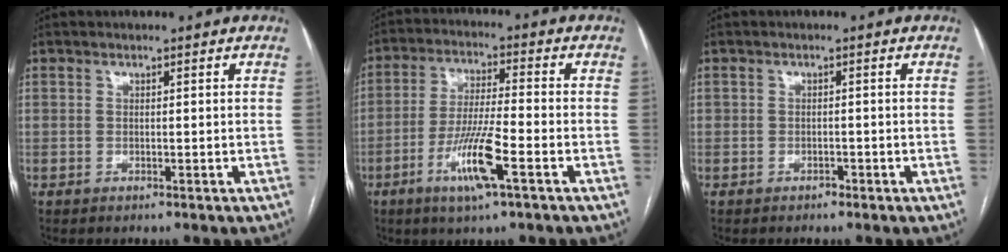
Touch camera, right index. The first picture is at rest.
{"total": 9.8, "force": [-4.3, 0.3, 8.8], "torque": [-0.174, -0.012, -0.081]}
{"total": 0.9, "force": [-0.6, 0.5, 0.3], "torque": [-0.007, 0.001, -0.009]}